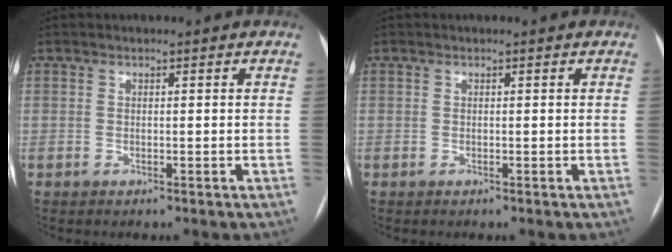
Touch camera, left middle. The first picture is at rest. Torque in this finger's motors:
{"motor_torque": [0.00, -0.03, 0.00, 0.00]}